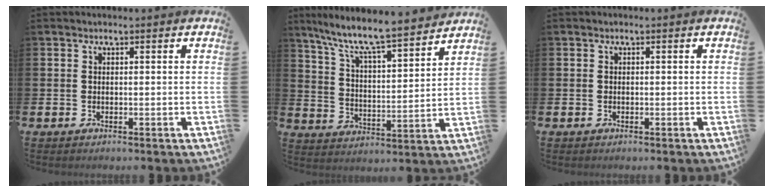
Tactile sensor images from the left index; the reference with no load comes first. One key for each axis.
{"total": 8.6, "fx": 7.9, "fy": 0.5, "fz": 3.2, "tx": -0.090, "ty": -0.065, "tz": 0.130}
{"total": 0.0}